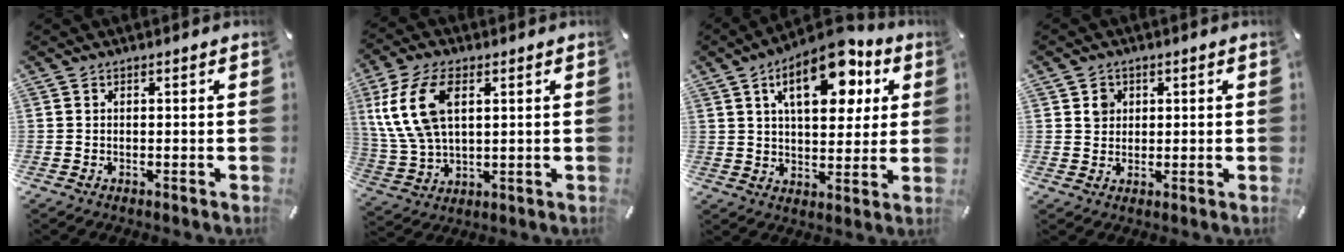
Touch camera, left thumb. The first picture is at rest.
{"total": 13.1, "force": [4.2, 7.6, 9.7], "torque": [-0.238, 0.001, 0.072]}
{"total": 16.6, "force": [8.2, 8.4, 11.8], "torque": [-0.169, -0.022, 0.134]}
{"total": 3.3, "force": [1.1, 3.1, 0.3], "torque": [0.004, -0.001, 0.016]}